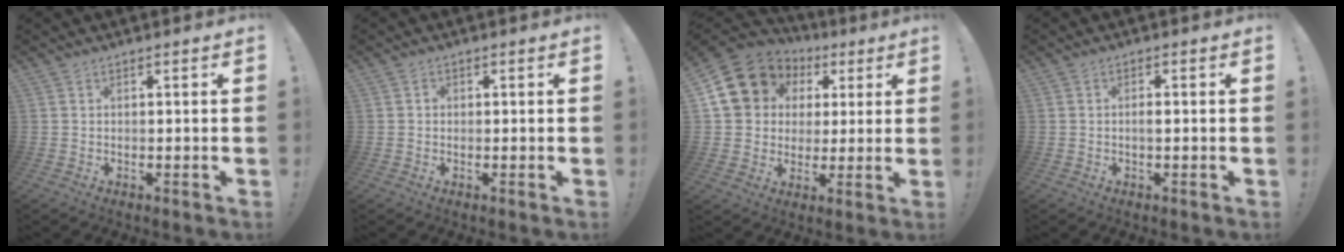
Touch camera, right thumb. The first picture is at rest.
{"total": 0.9, "force": [-0.3, 0.8, 0.3], "torque": [-0.003, 0.002, -0.005]}
{"total": 14.8, "force": [5.1, 12.7, 5.8], "torque": [-0.093, -0.014, 0.117]}
{"total": 1.6, "force": [-0.3, 0.4, 1.6], "torque": [-0.020, 0.001, -0.008]}